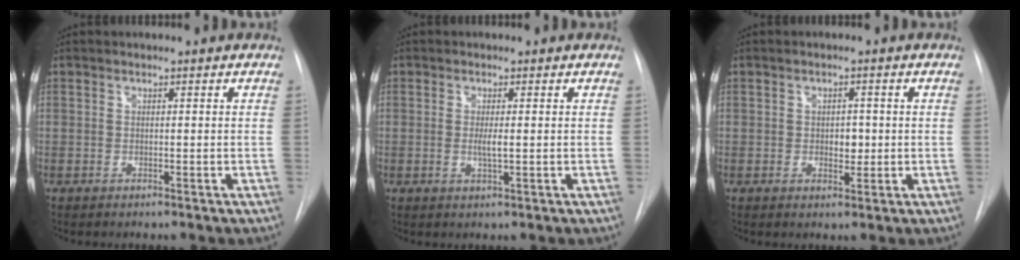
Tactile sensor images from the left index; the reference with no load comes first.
{"total": 1.9, "force": [0.0, 0.2, 1.9], "torque": [-0.040, -0.003, 0.000]}
{"total": 2.4, "force": [-0.1, 1.6, 1.8], "torque": [-0.023, 0.000, 0.003]}